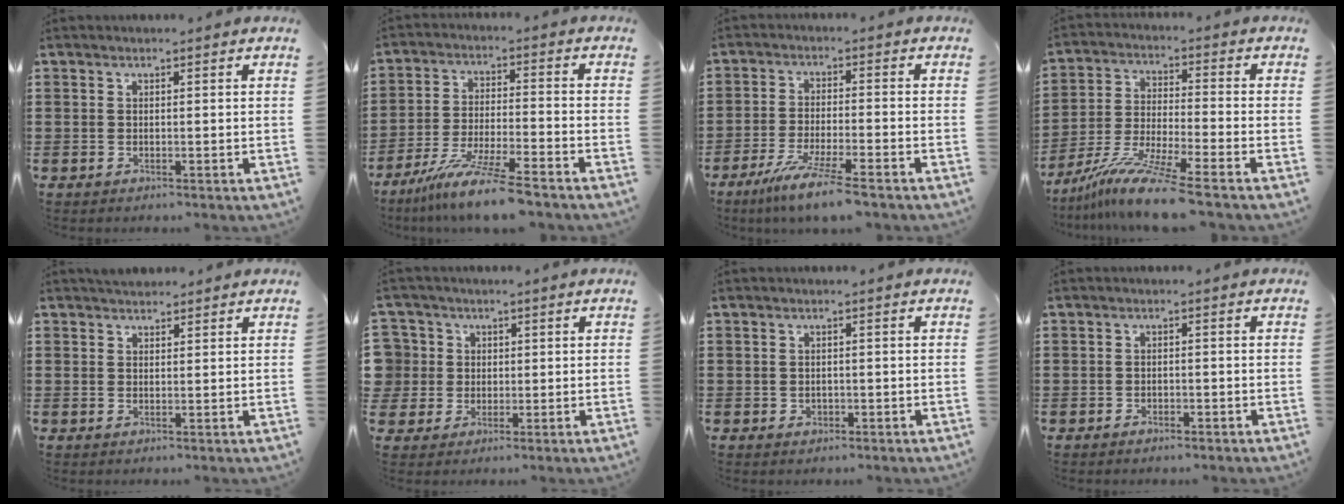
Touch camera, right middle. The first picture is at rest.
{"total": 9.6, "force": [-7.9, -0.6, 5.4], "torque": [-0.103, -0.010, -0.152]}
{"total": 6.9, "force": [-5.5, -0.5, 4.1], "torque": [-0.081, -0.020, -0.101]}
{"total": 10.3, "force": [-8.6, -0.3, 5.7], "torque": [-0.114, -0.006, -0.170]}
{"total": 1.6, "force": [1.5, 0.6, -0.1], "torque": [-0.003, 0.003, 0.030]}
{"total": 4.7, "force": [0.2, 4.7, 0.4], "torque": [-0.047, 0.006, -0.001]}
{"total": 0.7, "force": [-0.3, 0.4, 0.4], "torque": [-0.009, 0.001, -0.006]}
{"total": 1.1, "force": [-1.0, 0.1, 0.4], "torque": [-0.008, -0.004, -0.020]}